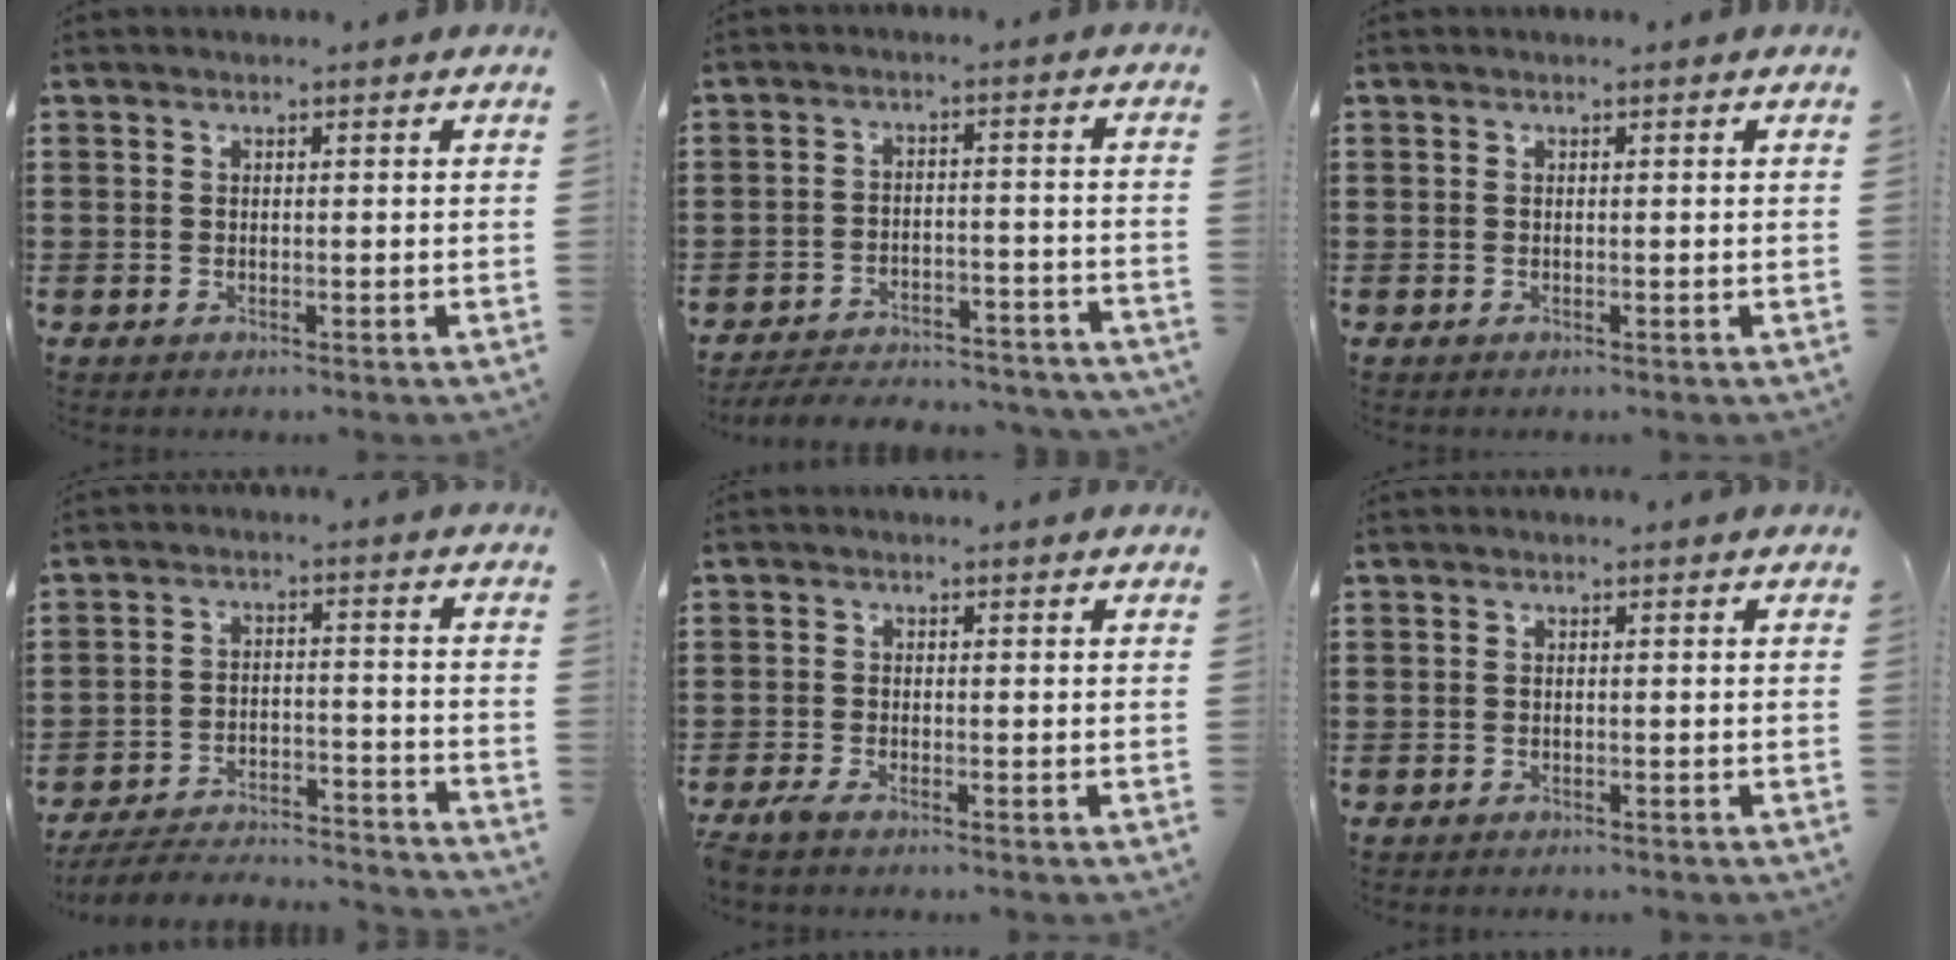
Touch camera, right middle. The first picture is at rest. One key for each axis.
{"total": 5.0, "fx": -4.9, "fy": 0.5, "fz": 0.8, "tx": -0.020, "ty": 0.005, "tz": -0.101}
{"total": 0.0}
{"total": 4.9, "fx": -4.8, "fy": 0.6, "fz": 1.0, "tx": -0.033, "ty": -0.001, "tz": -0.101}
{"total": 1.5, "fx": -1.2, "fy": 0.1, "fz": 0.8, "tx": -0.024, "ty": -0.003, "tz": -0.025}
{"total": 0.6, "fx": -0.6, "fy": 0.1, "fz": 0.0, "tx": -0.001, "ty": 0.001, "tz": -0.014}